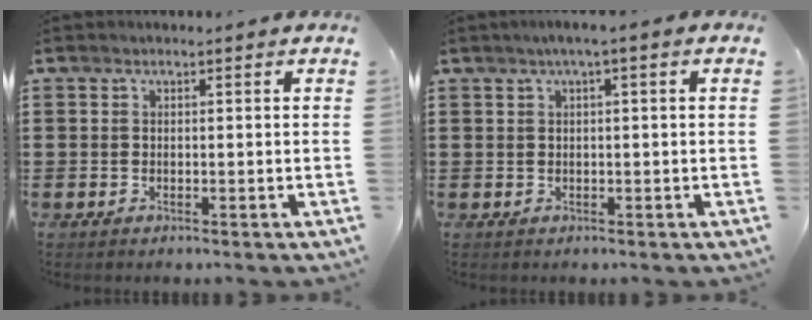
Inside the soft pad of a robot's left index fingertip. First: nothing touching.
{"total": 1.6, "force": [0.2, 0.0, 1.6], "torque": [-0.028, -0.002, 0.004]}